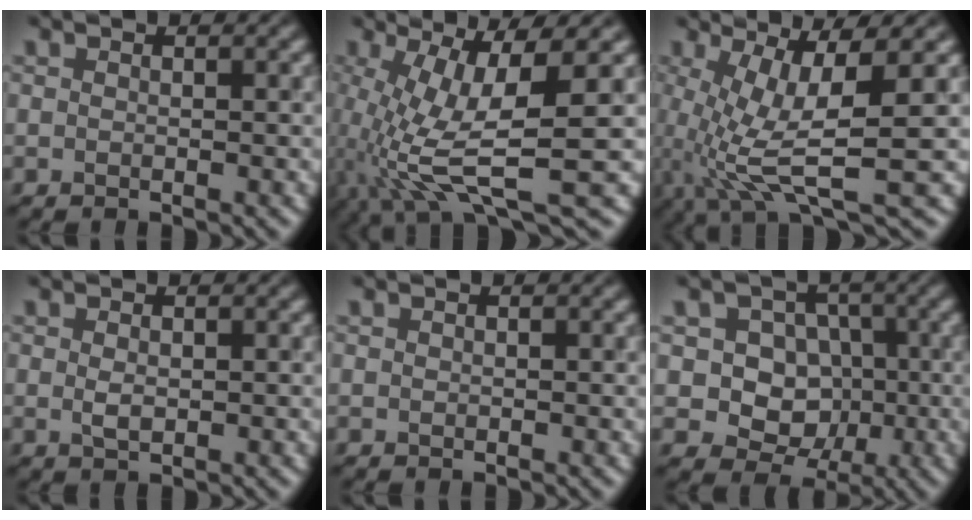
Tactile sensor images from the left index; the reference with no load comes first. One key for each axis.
{"total": 10.2, "fx": -1.8, "fy": 2.8, "fz": 9.7, "tx": -0.196, "ty": -0.011, "tz": -0.026}
{"total": 7.6, "fx": -0.7, "fy": 2.0, "fz": 7.3, "tx": -0.149, "ty": -0.006, "tz": -0.008}
{"total": 1.2, "fx": 0.1, "fy": 0.7, "fz": 0.9, "tx": -0.021, "ty": 0.003, "tz": 0.004}
{"total": 0.0}
{"total": 6.1, "fx": 0.3, "fy": 5.5, "fz": 2.6, "tx": -0.012, "ty": 0.023, "tz": -0.021}